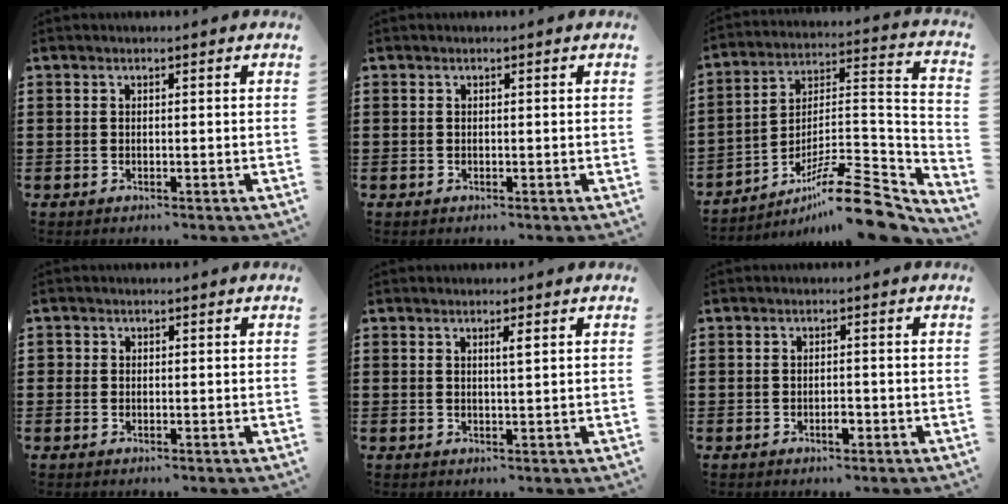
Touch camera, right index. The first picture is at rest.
{"total": 0.0}
{"total": 13.7, "force": [-10.2, 2.6, 8.8], "torque": [-0.132, 0.038, -0.185]}
{"total": 0.8, "force": [0.0, 0.8, -0.1], "torque": [0.000, 0.007, 0.000]}
{"total": 1.3, "force": [0.6, 0.0, 1.2], "torque": [-0.023, 0.000, 0.009]}
{"total": 1.8, "force": [-0.8, 0.6, 1.5], "torque": [-0.028, 0.000, -0.014]}